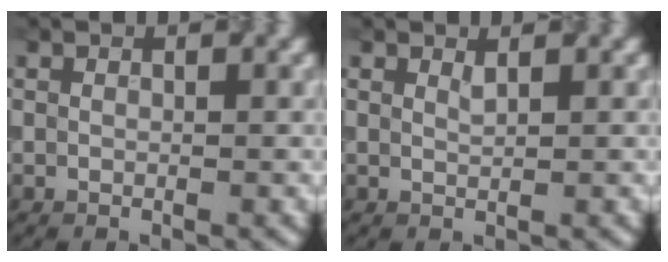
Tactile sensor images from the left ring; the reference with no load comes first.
{"total": 0.6, "force": [0.5, 0.1, 0.4], "torque": [-0.005, -0.002, 0.010]}